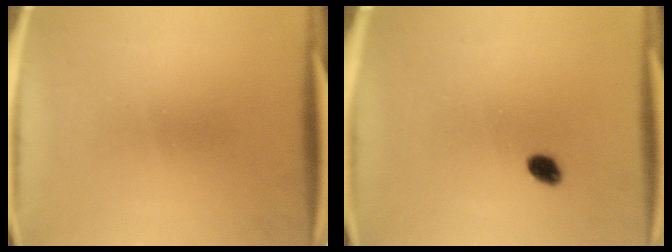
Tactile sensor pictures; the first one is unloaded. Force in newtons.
{"total": 2.4}